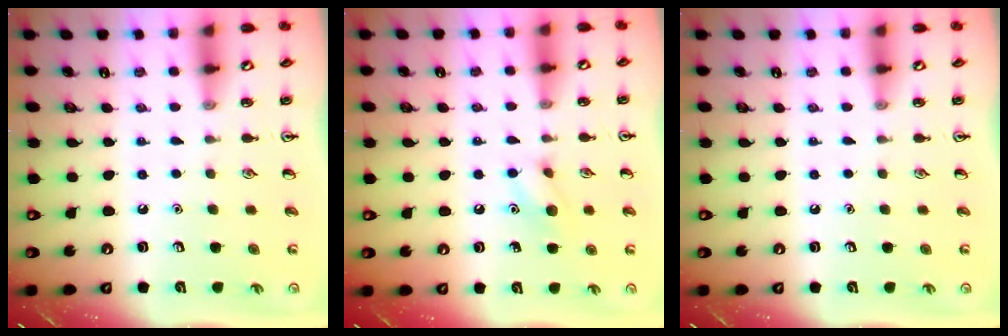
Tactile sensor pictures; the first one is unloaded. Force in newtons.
{"total": 7.8, "press": 7.7, "slide": 1.4}
{"total": 0.0}